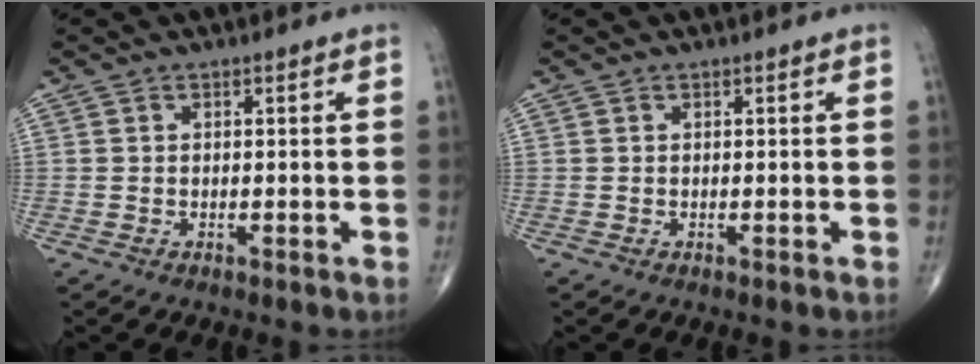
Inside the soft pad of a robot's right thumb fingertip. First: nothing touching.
{"total": 0.0}